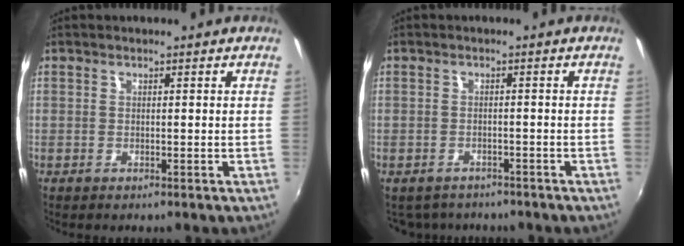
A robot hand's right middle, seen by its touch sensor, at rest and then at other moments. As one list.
[{"total": 5.0, "force": [-4.3, 2.4, 1.0], "torque": [-0.027, -0.012, -0.062]}]